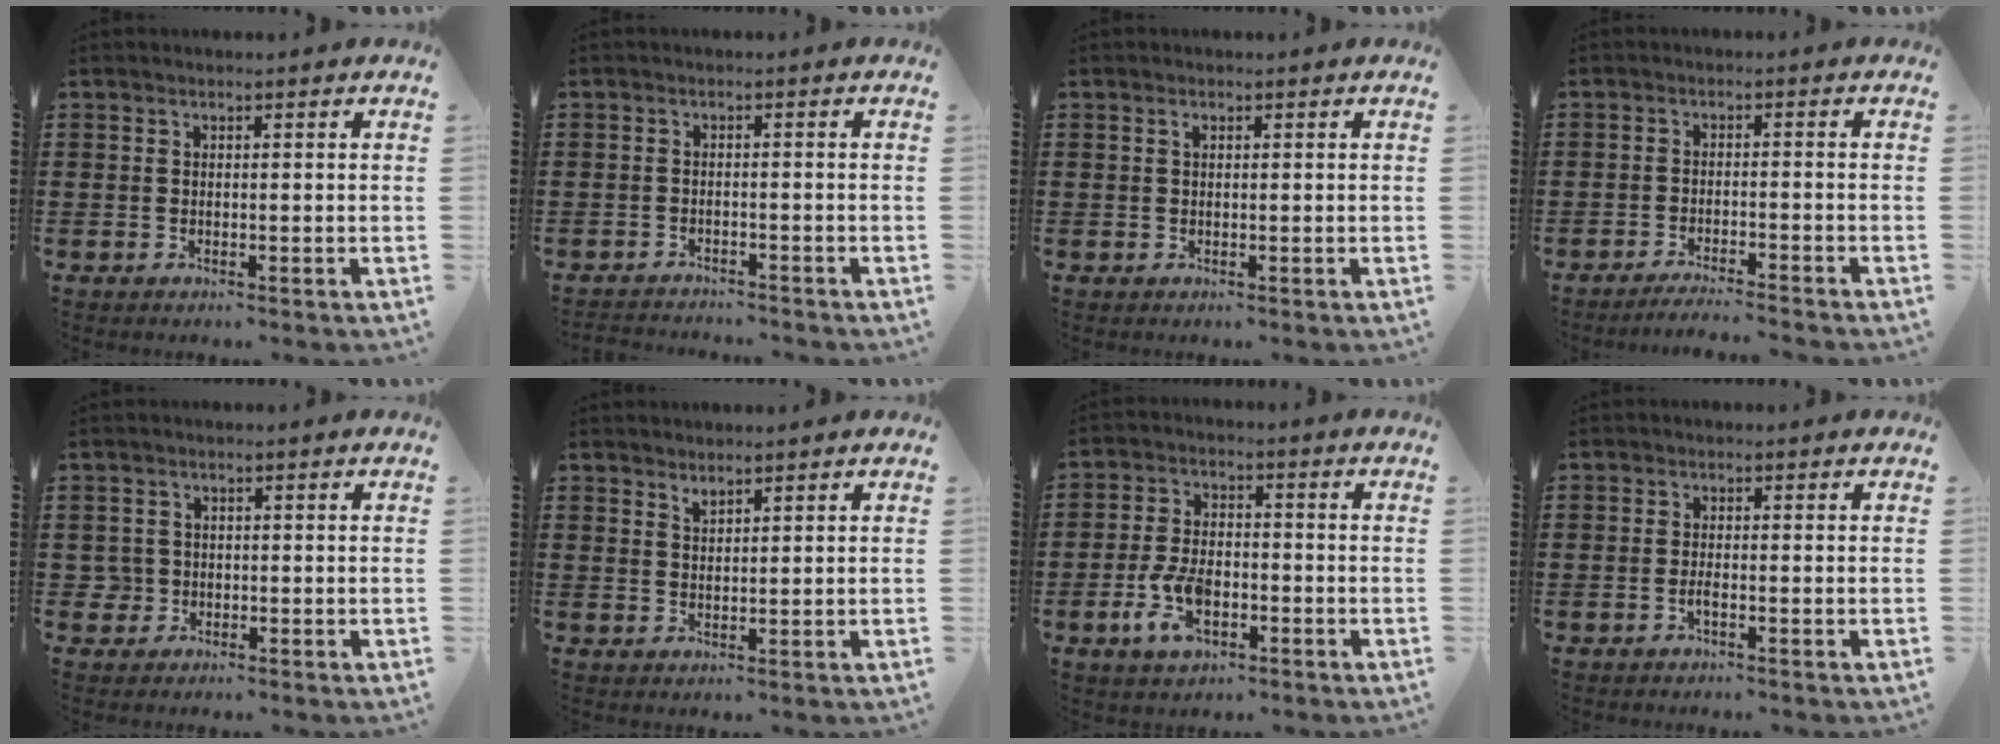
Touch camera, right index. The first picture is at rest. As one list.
[{"total": 1.9, "force": [-1.9, -0.1, -0.2], "torque": [-0.003, 0.000, -0.041]}, {"total": 0.5, "force": [0.2, 0.3, 0.4], "torque": [-0.009, 0.000, 0.003]}, {"total": 2.9, "force": [-2.8, -0.5, 0.5], "torque": [-0.009, -0.004, -0.056]}, {"total": 2.0, "force": [-0.5, 1.9, 0.4], "torque": [-0.022, 0.000, -0.016]}, {"total": 1.4, "force": [1.4, 0.3, 0.2], "torque": [-0.006, 0.000, 0.026]}, {"total": 7.0, "force": [-2.6, 3.7, 5.3], "torque": [-0.130, -0.002, -0.056]}, {"total": 1.3, "force": [-0.5, 0.2, 1.1], "torque": [-0.023, -0.003, -0.009]}]